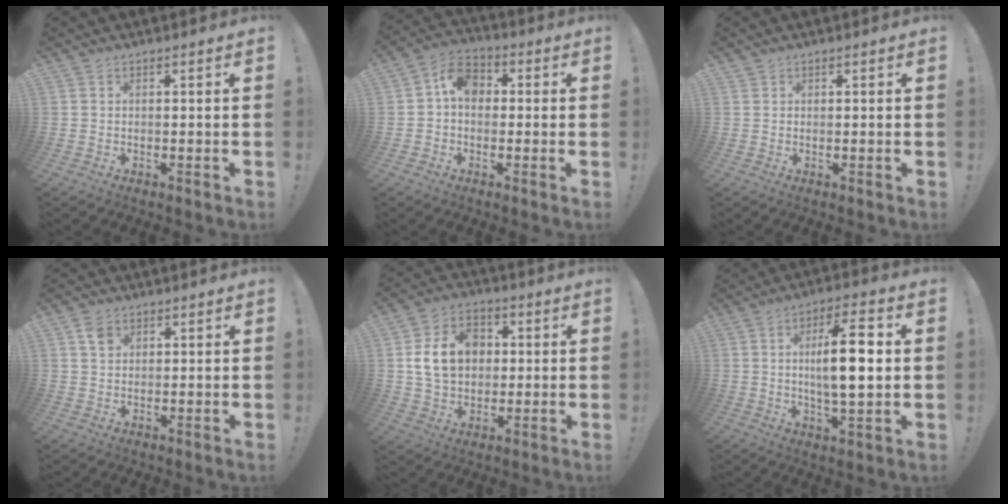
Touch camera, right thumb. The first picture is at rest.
{"total": 8.1, "force": [1.0, 6.2, 5.1], "torque": [-0.079, 0.016, 0.021]}
{"total": 0.7, "force": [0.6, 0.1, 0.0], "torque": [0.008, -0.004, 0.011]}
{"total": 3.1, "force": [1.6, 2.4, 1.2], "torque": [-0.006, -0.006, 0.027]}
{"total": 14.8, "force": [2.4, 11.8, 8.5], "torque": [-0.133, 0.004, 0.055]}
{"total": 14.0, "force": [1.6, 4.0, 13.3], "torque": [-0.217, -0.001, 0.016]}